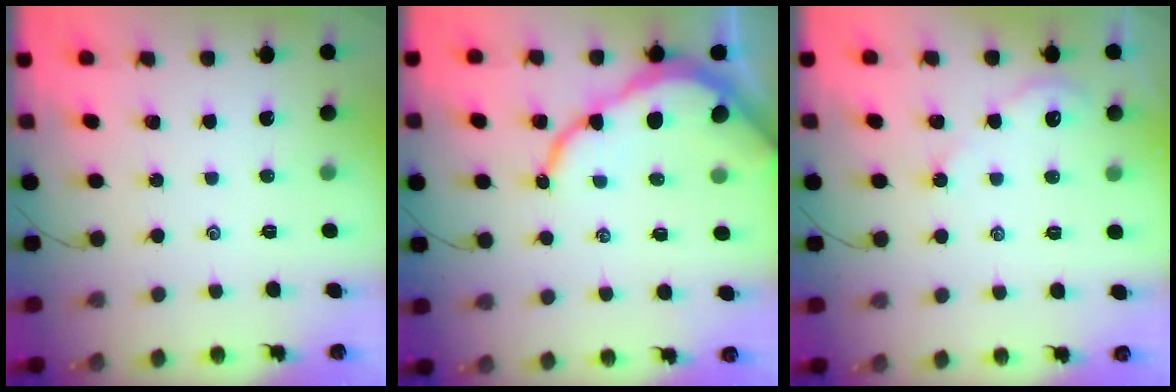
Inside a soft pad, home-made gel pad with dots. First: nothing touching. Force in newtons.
{"total": 9.6, "press": 9.6, "slide": 1.1}
{"total": 2.1, "press": 2.1, "slide": 0.3}